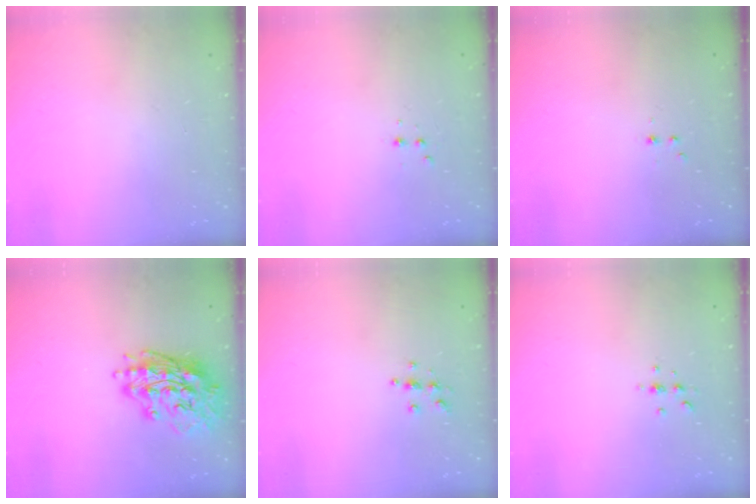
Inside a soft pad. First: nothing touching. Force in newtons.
{"total": 2.5, "press": 2.4, "slide": 0.5}
{"total": 2.2, "press": 1.9, "slide": 1.2}
{"total": 17.1, "press": 16.9, "slide": 2.4}
{"total": 4.2, "press": 4.2, "slide": 0.3}
{"total": 3.7, "press": 3.3, "slide": 1.6}